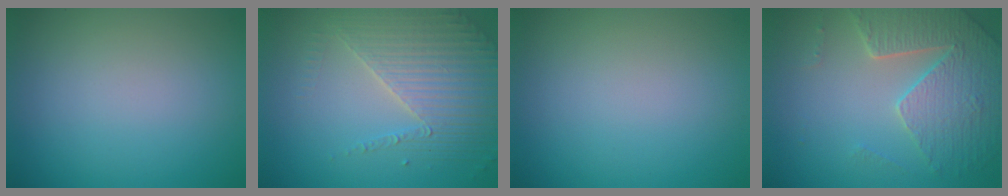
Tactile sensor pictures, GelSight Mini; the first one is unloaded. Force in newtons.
{"total": 4.0, "press": 3.8, "slide": 1.2}
{"total": 0.0}
{"total": 4.9, "press": 4.5, "slide": 1.9}